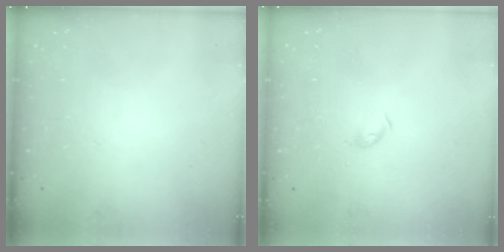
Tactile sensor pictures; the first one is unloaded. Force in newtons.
{"total": 2.9, "press": 2.9, "slide": 0.6}